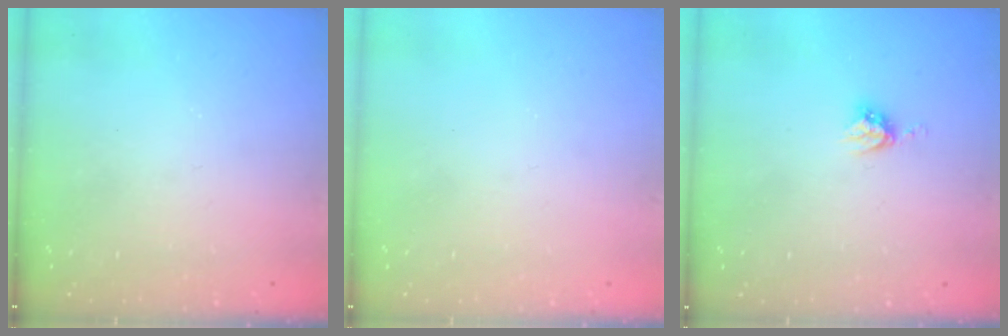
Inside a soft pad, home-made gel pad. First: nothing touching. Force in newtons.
{"total": 0.5, "press": 0.5, "slide": 0.1}
{"total": 4.9, "press": 4.9, "slide": 0.1}